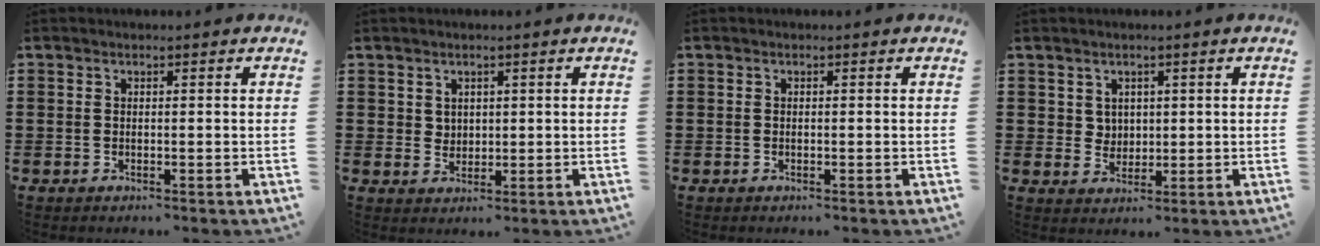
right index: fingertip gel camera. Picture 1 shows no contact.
{"total": 2.0, "force": [1.2, 1.6, 0.2], "torque": [-0.009, 0.008, 0.024]}
{"total": 0.0}
{"total": 2.7, "force": [1.4, 2.2, 0.4], "torque": [-0.017, 0.010, 0.027]}